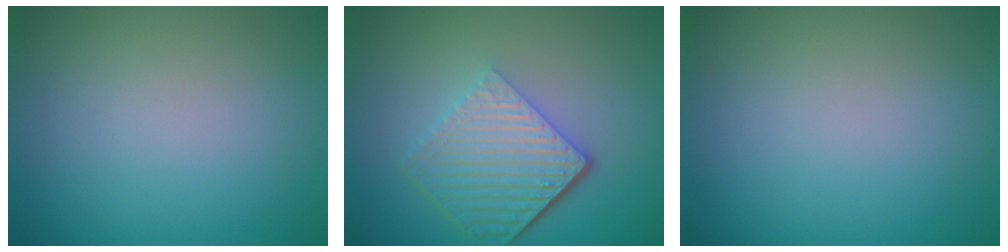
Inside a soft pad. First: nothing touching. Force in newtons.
{"total": 6.2, "press": 4.2, "slide": 4.6}
{"total": 0.0}